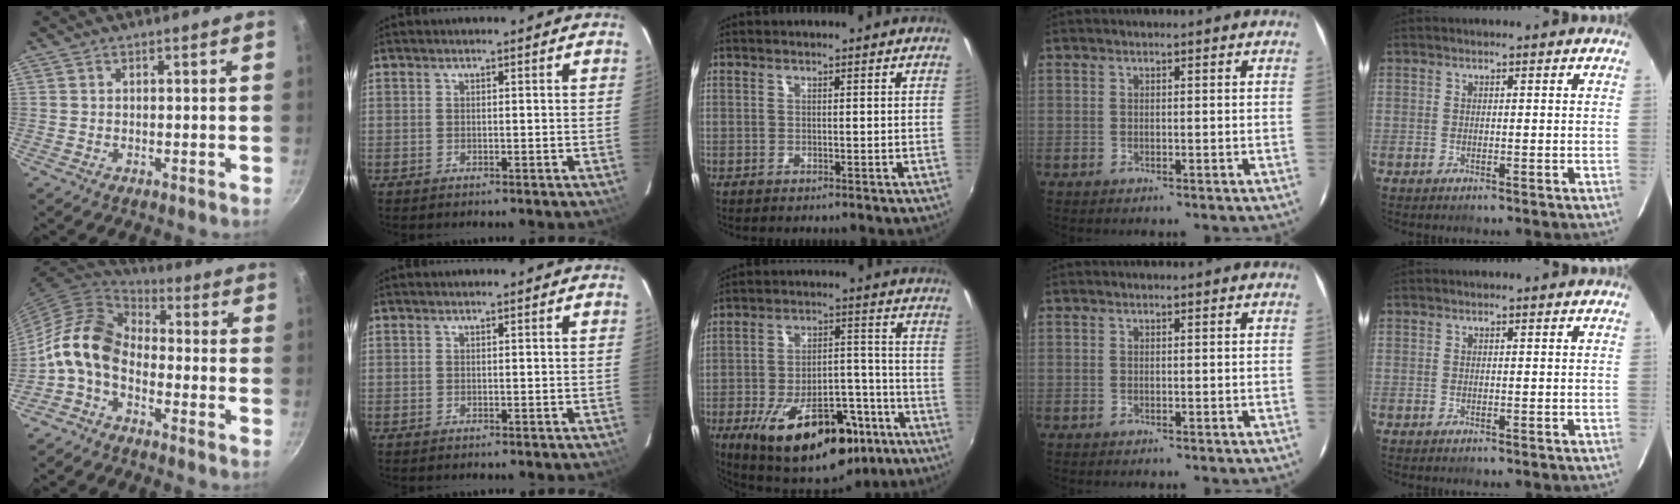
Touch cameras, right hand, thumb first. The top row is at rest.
{"thumb": {"total": 12.4, "force": [-3.3, 8.1, 8.7], "torque": [-0.152, 0.050, -0.089]}, "middle": {"total": 21.7, "force": [-12.6, 10.1, 14.4], "torque": [-0.246, 0.002, -0.167]}}